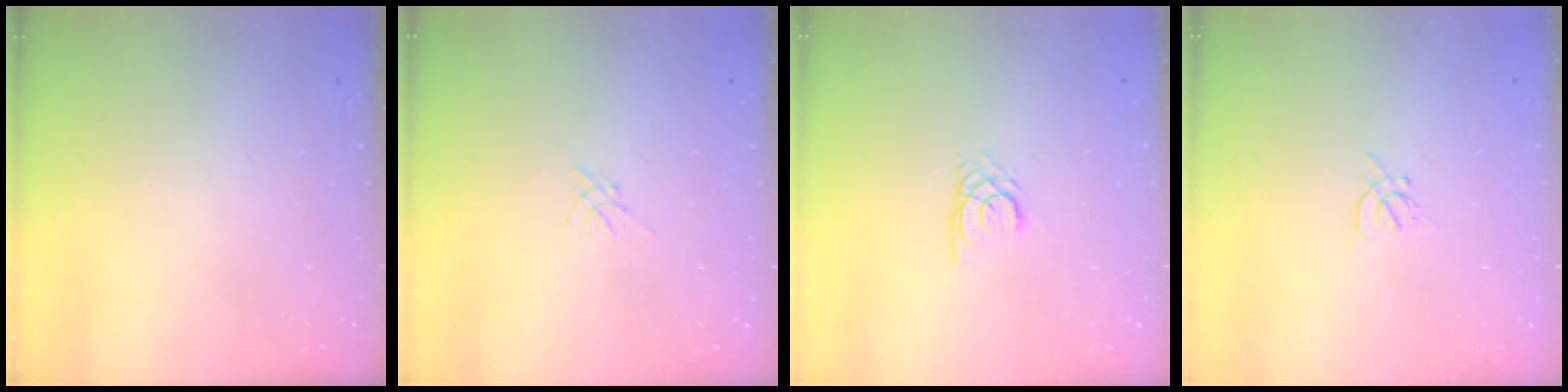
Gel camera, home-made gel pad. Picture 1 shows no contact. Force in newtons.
{"total": 0.0}
{"total": 2.7, "press": 2.7, "slide": 0.1}
{"total": 1.7, "press": 1.7, "slide": 0.5}